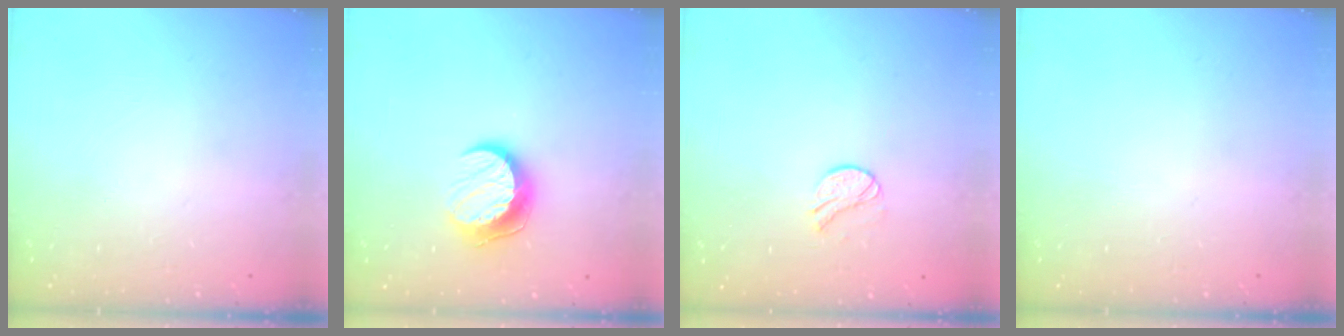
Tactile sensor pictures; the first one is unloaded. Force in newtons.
{"total": 9.9, "press": 9.9, "slide": 0.0}
{"total": 8.8, "press": 8.8, "slide": 0.5}
{"total": 0.0}